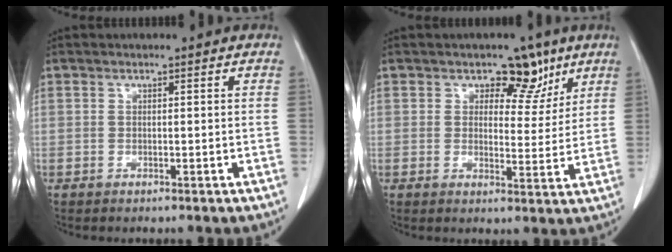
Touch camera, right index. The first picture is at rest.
{"total": 6.4, "force": [4.0, 3.8, 3.2], "torque": [-0.026, -0.002, 0.056]}